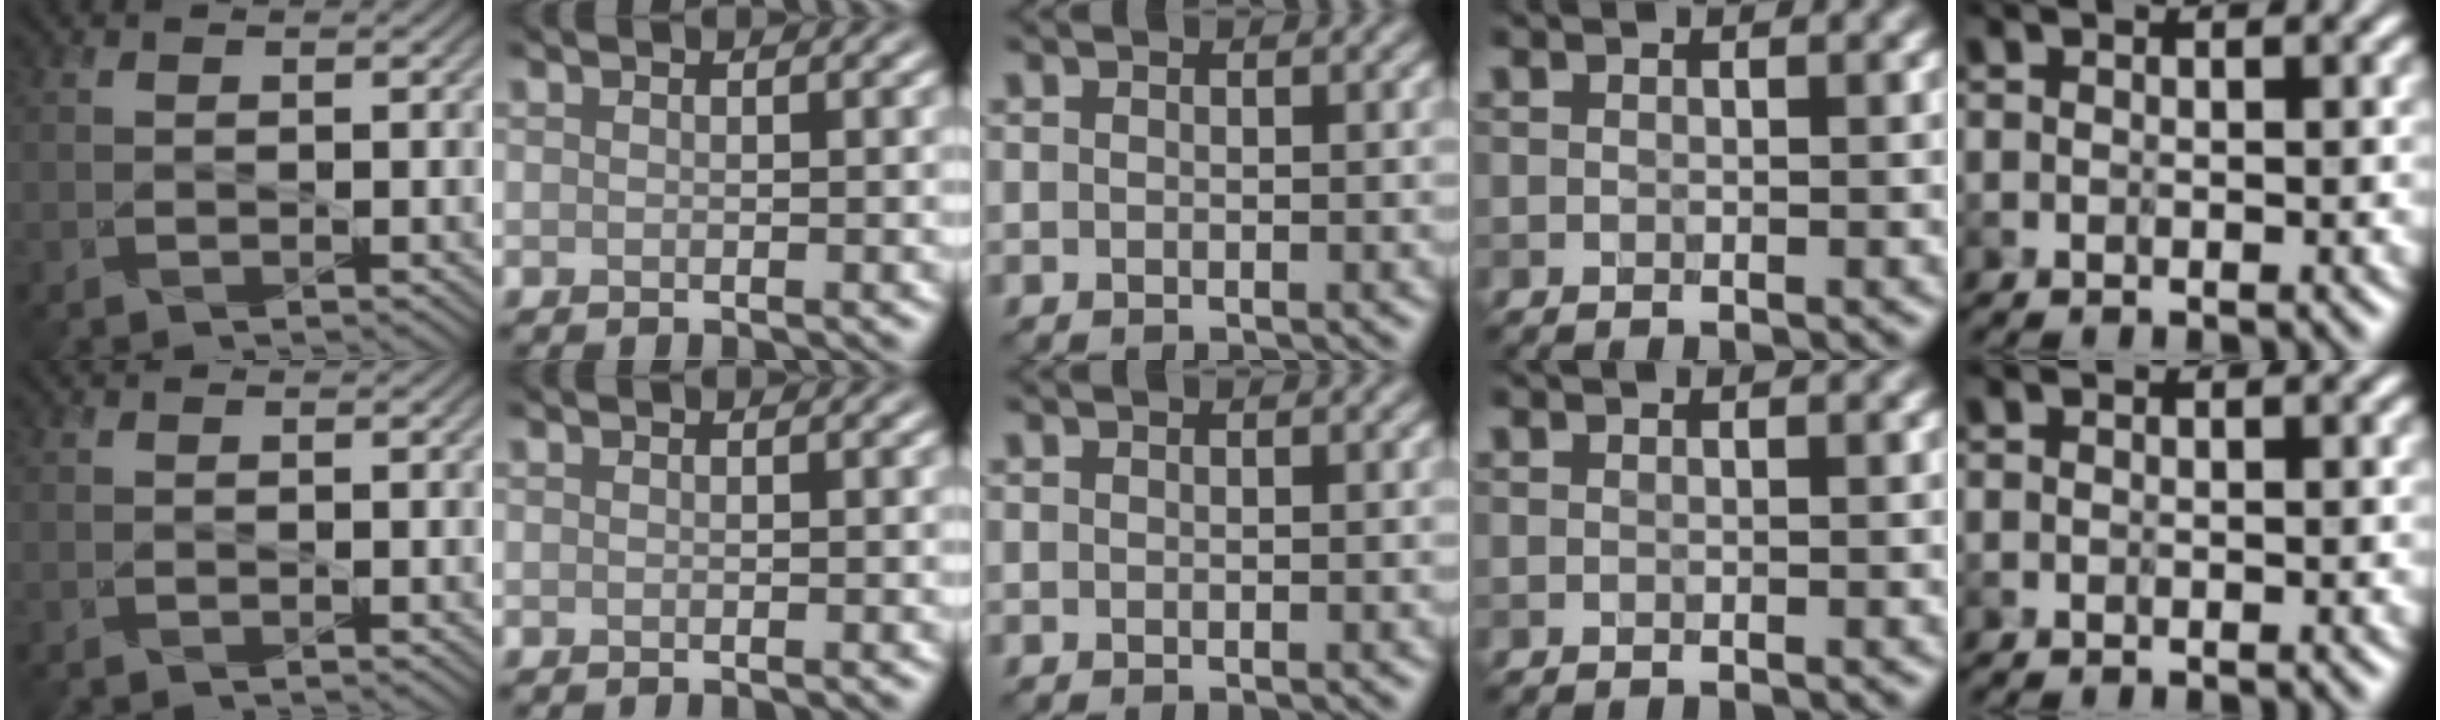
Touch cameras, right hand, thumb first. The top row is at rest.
{}